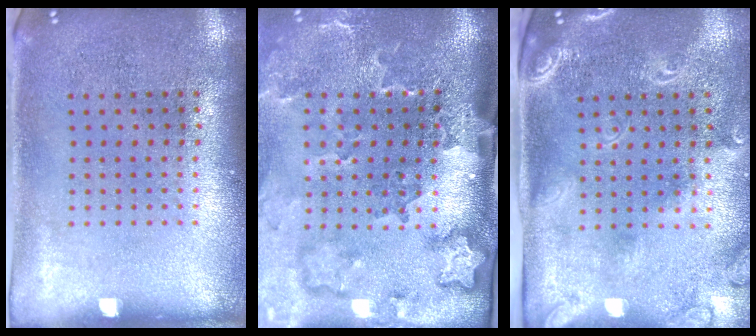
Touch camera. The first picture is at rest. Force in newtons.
{"total": 3.5, "press": 2.5, "slide": 2.5}
{"total": 2.4, "press": 1.8, "slide": 1.6}